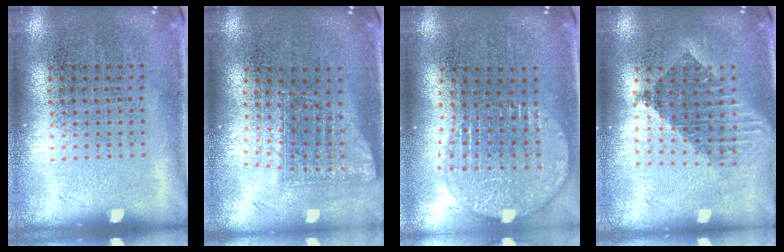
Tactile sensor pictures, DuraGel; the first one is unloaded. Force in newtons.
{"total": 1.7, "press": 1.2, "slide": 1.1}
{"total": 1.9, "press": 1.6, "slide": 1.0}
{"total": 1.7, "press": 1.4, "slide": 1.0}